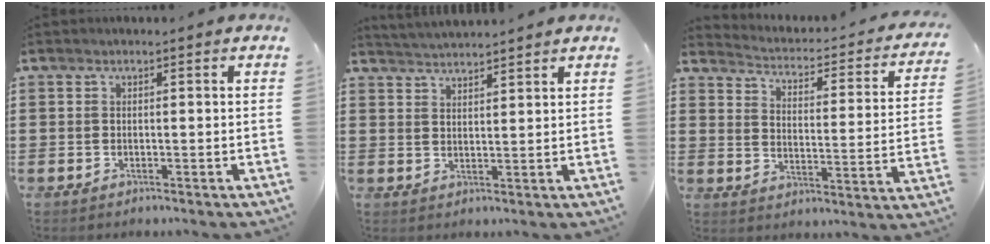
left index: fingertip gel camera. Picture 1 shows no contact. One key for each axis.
{"total": 2.8, "fx": 2.7, "fy": -0.5, "fz": -0.2, "tx": -0.005, "ty": -0.009, "tz": 0.051}
{"total": 2.0, "fx": 1.9, "fy": 0.2, "fz": 0.6, "tx": -0.031, "ty": -0.026, "tz": 0.019}